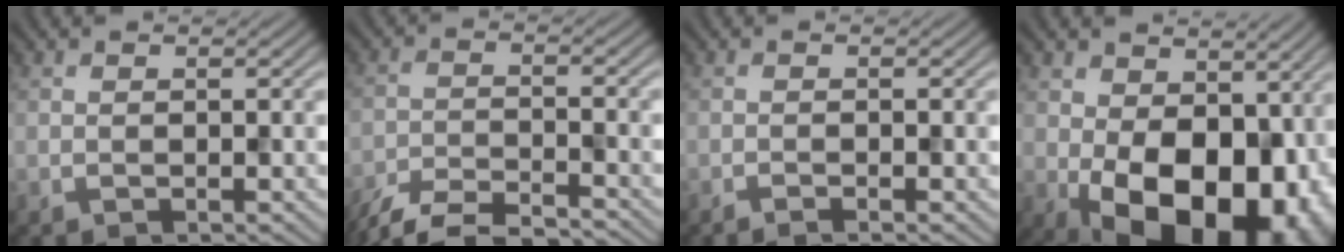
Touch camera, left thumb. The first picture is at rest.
{"total": 7.5, "force": [-6.7, 1.4, 3.1], "torque": [-0.067, -0.011, -0.122]}
{"total": 1.0, "force": [-0.7, 0.0, 0.7], "torque": [-0.015, -0.001, -0.013]}
{"total": 17.5, "force": [-2.4, 11.4, 13.1], "torque": [-0.193, -0.047, -0.020]}